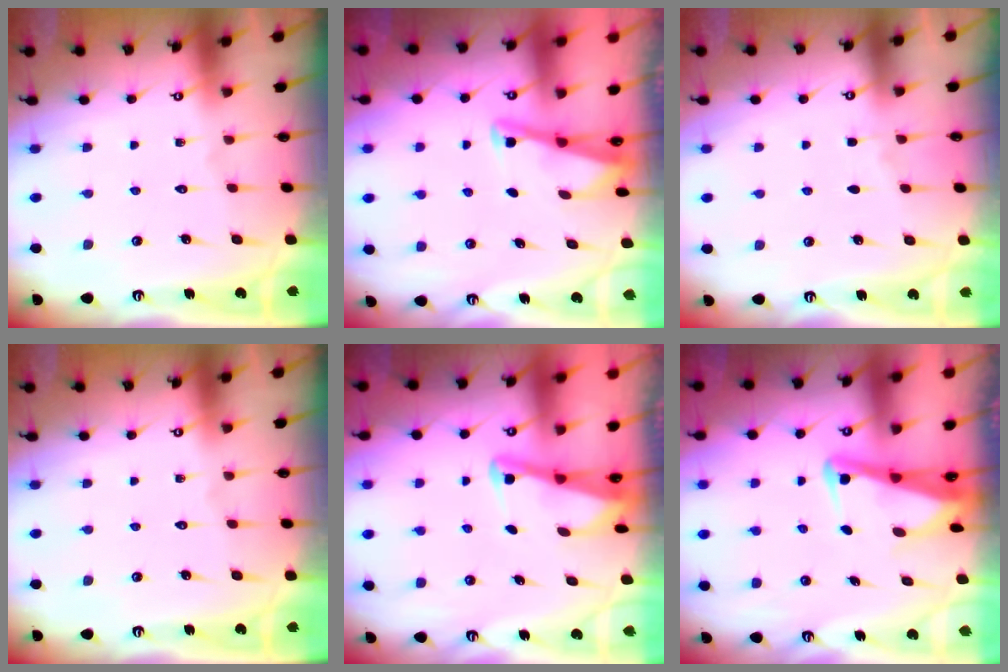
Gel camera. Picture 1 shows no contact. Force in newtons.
{"total": 2.9, "press": 2.9, "slide": 0.4}
{"total": 3.6, "press": 3.5, "slide": 0.5}
{"total": 0.0}
{"total": 3.0, "press": 3.0, "slide": 0.3}
{"total": 4.0, "press": 3.8, "slide": 1.0}